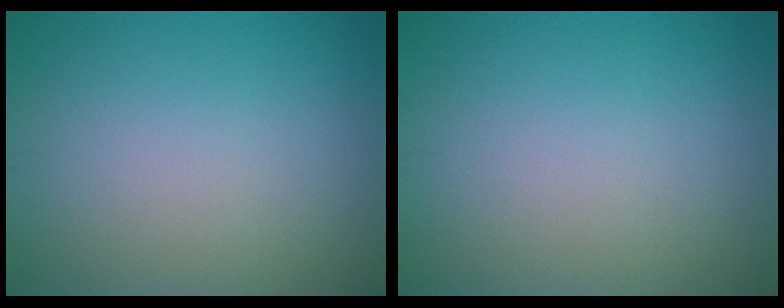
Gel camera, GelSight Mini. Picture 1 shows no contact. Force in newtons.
{"total": 0.0}